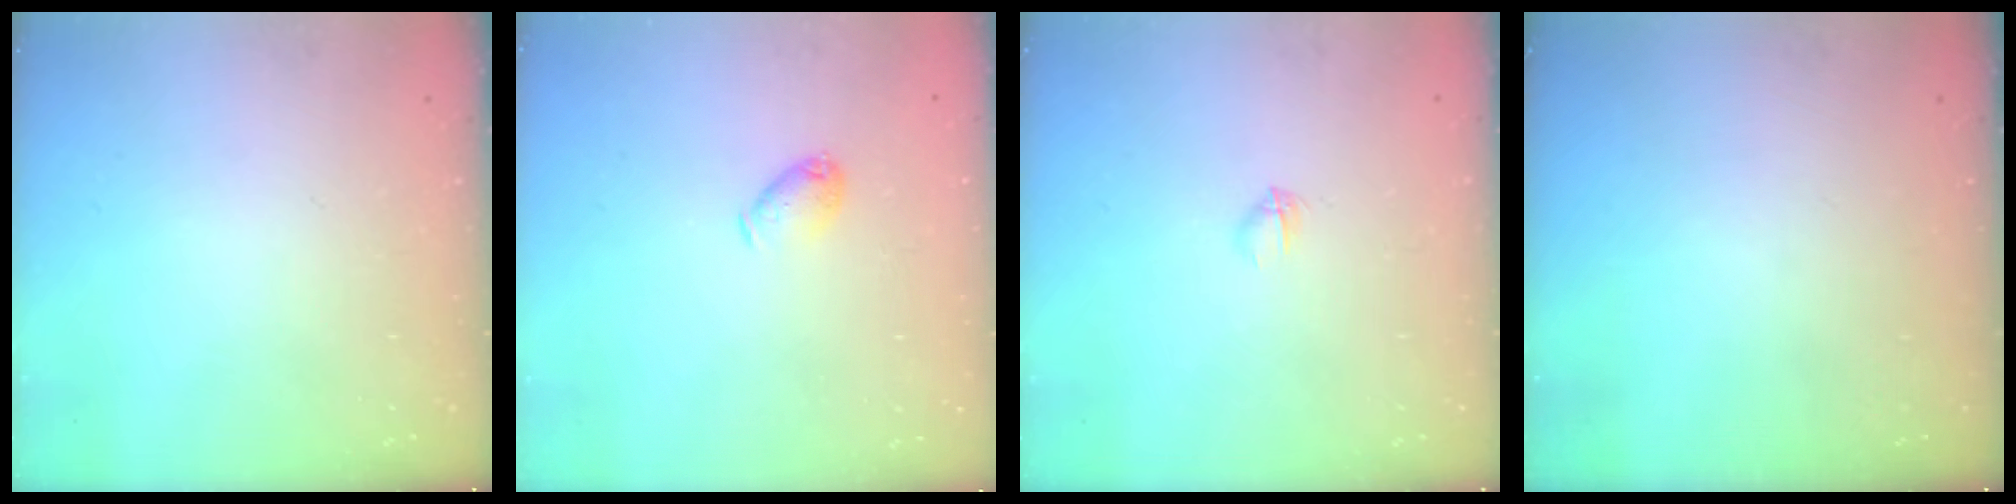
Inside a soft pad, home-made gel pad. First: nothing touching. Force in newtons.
{"total": 6.1, "press": 6.1, "slide": 0.5}
{"total": 2.3, "press": 2.2, "slide": 0.8}
{"total": 0.0}